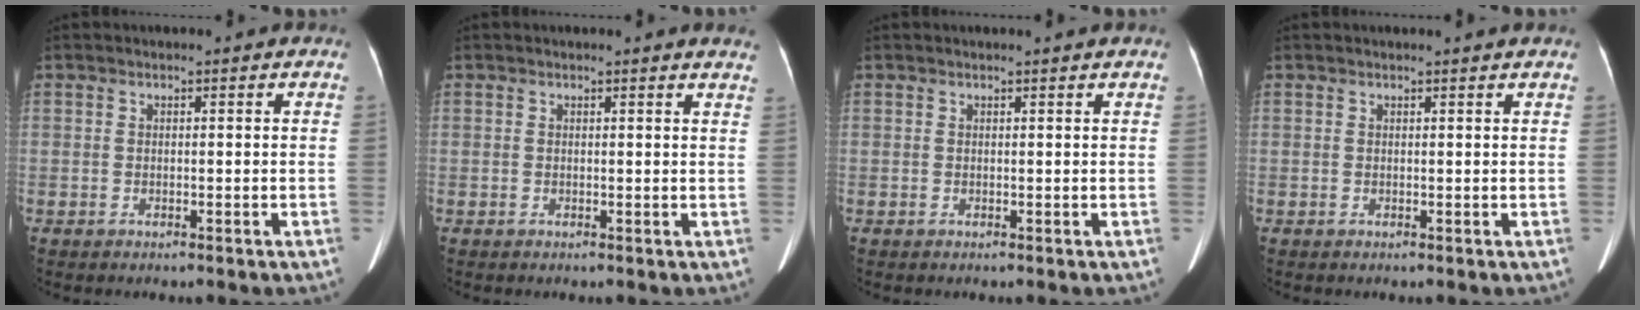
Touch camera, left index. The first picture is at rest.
{"total": 3.0, "force": [2.9, -0.1, 0.9], "torque": [-0.011, -0.010, 0.013]}
{"total": 1.1, "force": [1.0, -0.2, 0.4], "torque": [-0.016, -0.001, 0.017]}
{"total": 1.4, "force": [1.3, -0.3, 0.4], "torque": [-0.020, -0.001, 0.019]}